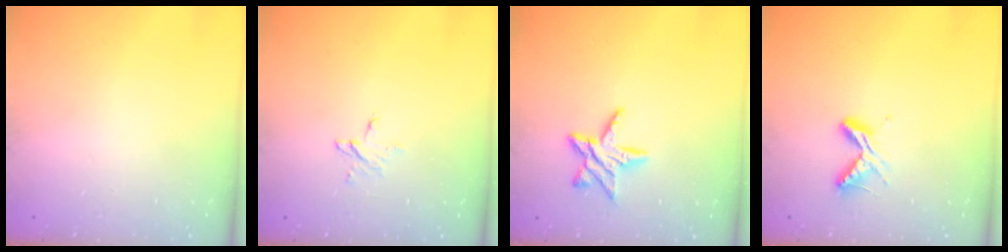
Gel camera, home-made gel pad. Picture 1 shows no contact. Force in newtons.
{"total": 3.7, "press": 3.7, "slide": 0.3}
{"total": 10.0, "press": 10.0, "slide": 0.6}
{"total": 6.5, "press": 6.4, "slide": 0.7}